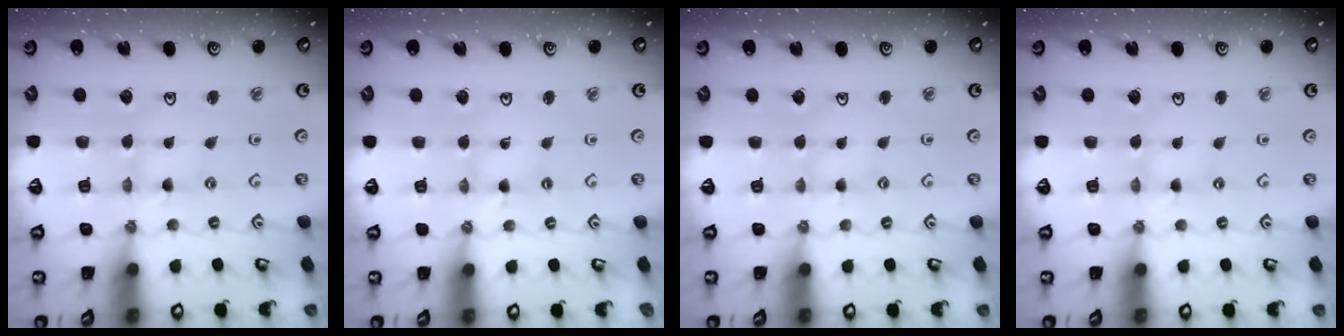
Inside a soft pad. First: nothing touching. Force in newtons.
{"total": 1.3, "press": 1.3, "slide": 0.3}
{"total": 1.8, "press": 1.8, "slide": 0.2}
{"total": 0.0}